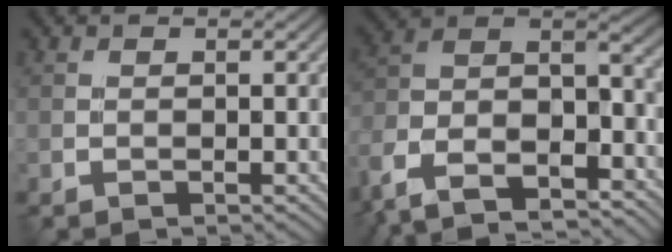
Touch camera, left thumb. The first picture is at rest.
{"total": 15.9, "force": [-11.0, 7.4, 8.6], "torque": [-0.221, -0.038, -0.181]}